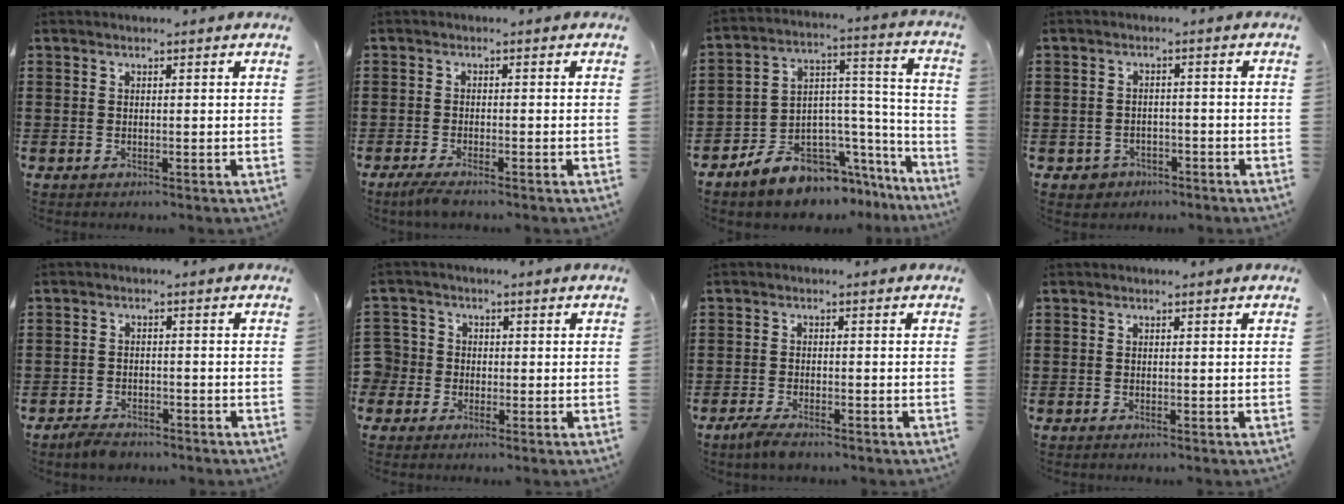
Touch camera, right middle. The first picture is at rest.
{"total": 2.1, "force": [-1.6, 0.0, 1.3], "torque": [-0.037, -0.007, -0.034]}
{"total": 8.2, "force": [-7.0, 4.0, 1.7], "torque": [-0.053, 0.002, -0.133]}
{"total": 2.0, "force": [-1.7, 1.1, 0.0], "torque": [-0.008, 0.003, -0.039]}
{"total": 2.4, "force": [-2.2, 0.6, 0.4], "torque": [-0.015, 0.002, -0.046]}
{"total": 3.5, "force": [-1.2, 3.3, 0.2], "torque": [-0.036, 0.002, -0.034]}
{"total": 2.4, "force": [-2.0, 0.5, 1.4], "torque": [-0.039, -0.004, -0.041]}
{"total": 0.0}